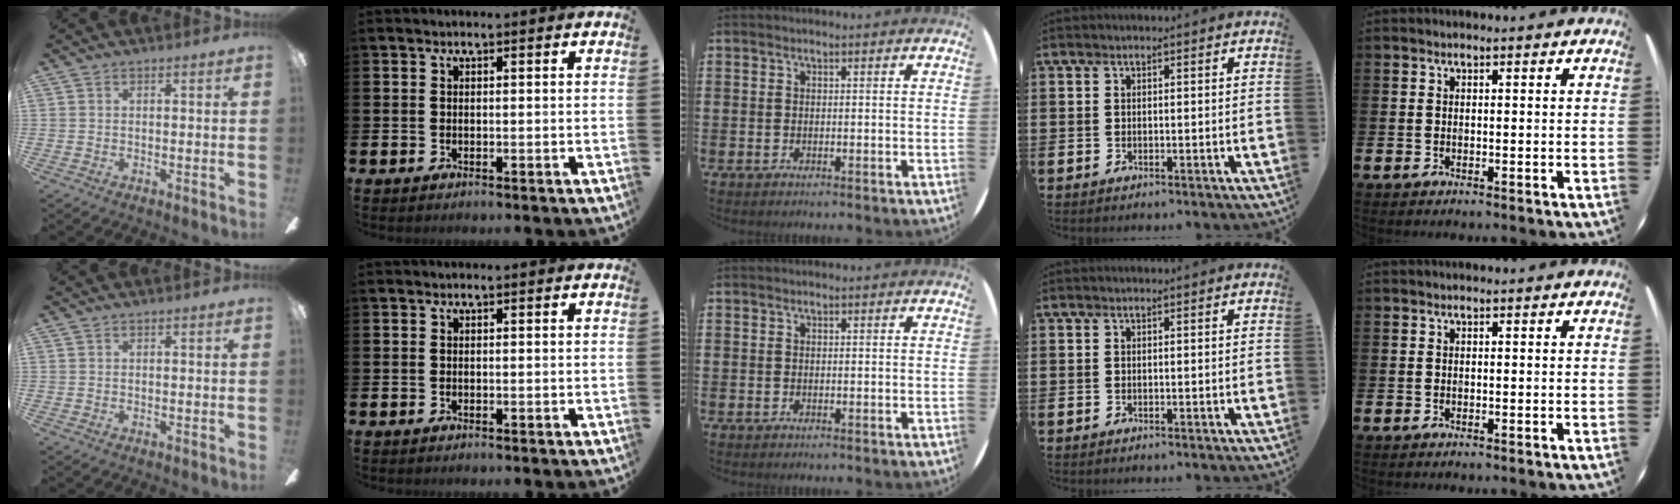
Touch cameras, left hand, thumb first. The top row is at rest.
{}